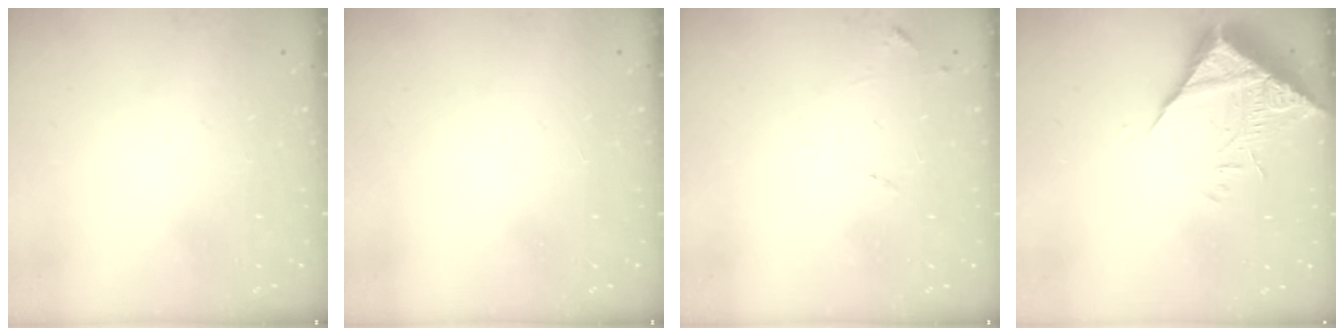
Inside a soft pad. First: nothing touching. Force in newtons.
{"total": 1.5, "press": 1.5, "slide": 0.1}
{"total": 6.7, "press": 6.6, "slide": 0.6}
{"total": 10.5, "press": 10.4, "slide": 1.0}